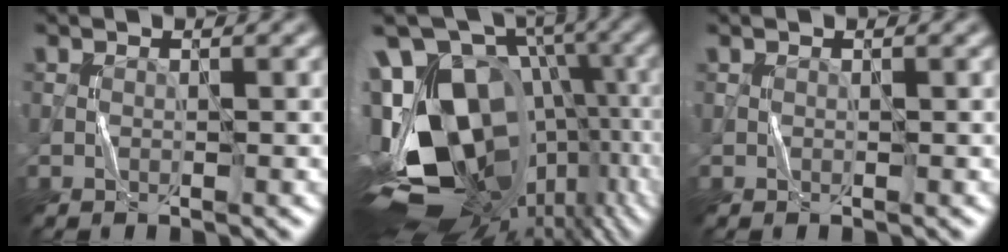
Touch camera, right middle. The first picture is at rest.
{"total": 17.9, "force": [-3.3, 13.0, 11.9], "torque": [-0.182, -0.015, -0.010]}
{"total": 0.0}